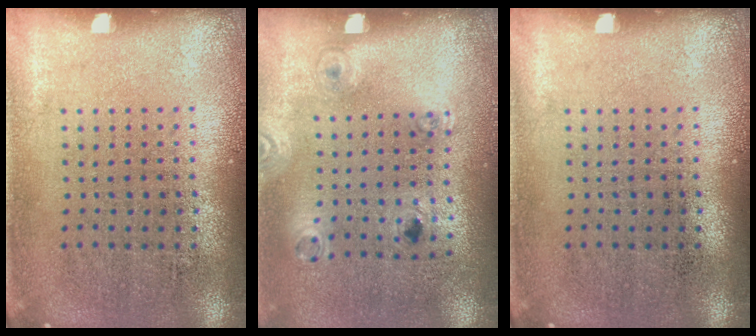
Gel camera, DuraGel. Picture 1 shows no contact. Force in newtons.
{"total": 1.2, "press": 0.8, "slide": 0.9}
{"total": 0.0}